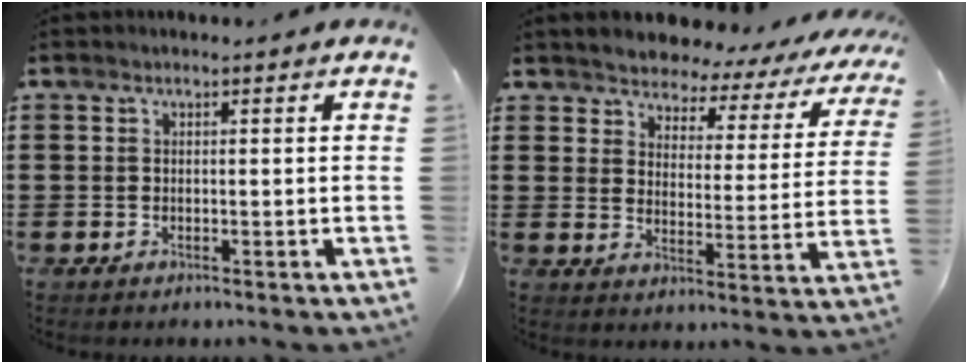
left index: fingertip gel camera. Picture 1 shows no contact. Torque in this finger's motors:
{"motor_torque": [2.14, 0.00, 1.05, 0.06]}